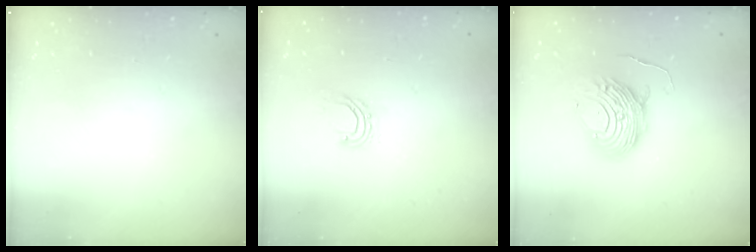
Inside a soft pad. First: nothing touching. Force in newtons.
{"total": 4.9, "press": 4.8, "slide": 0.7}
{"total": 11.6, "press": 11.5, "slide": 1.2}